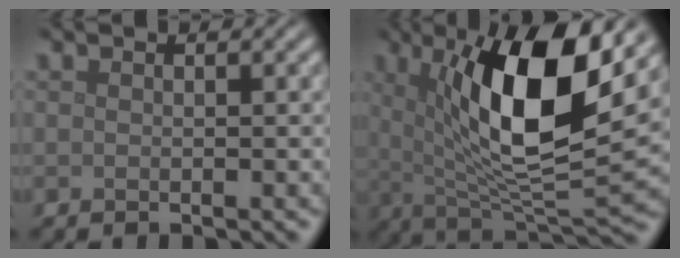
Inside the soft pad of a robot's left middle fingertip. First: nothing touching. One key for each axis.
{"total": 11.5, "fx": 3.4, "fy": 3.5, "fz": 10.4, "tx": -0.161, "ty": -0.013, "tz": 0.064}